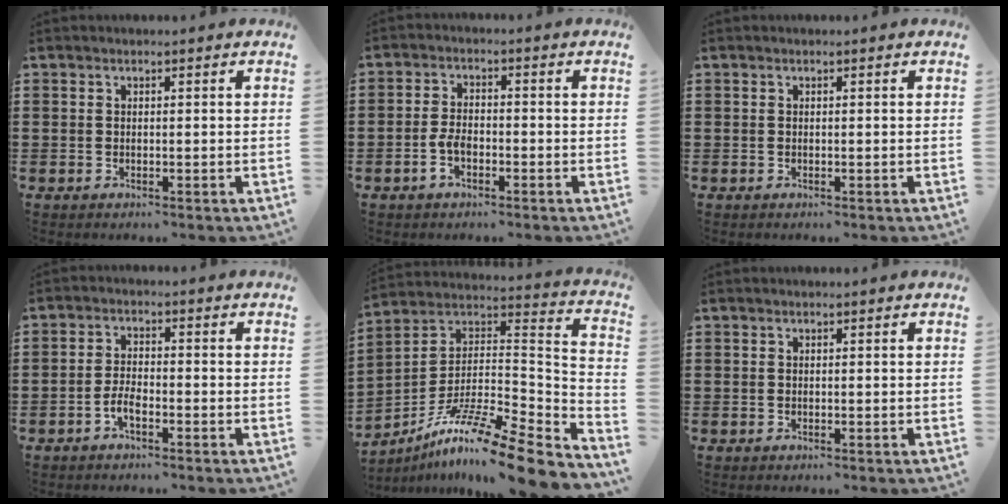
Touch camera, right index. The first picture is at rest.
{"total": 3.3, "force": [-1.5, 1.6, 2.5], "torque": [-0.069, -0.008, -0.034]}
{"total": 0.0}
{"total": 3.0, "force": [-1.7, 0.9, 2.3], "torque": [-0.057, -0.003, -0.036]}
{"total": 12.8, "force": [-9.6, 0.7, 8.4], "torque": [-0.142, 0.003, -0.181]}
{"total": 0.0}